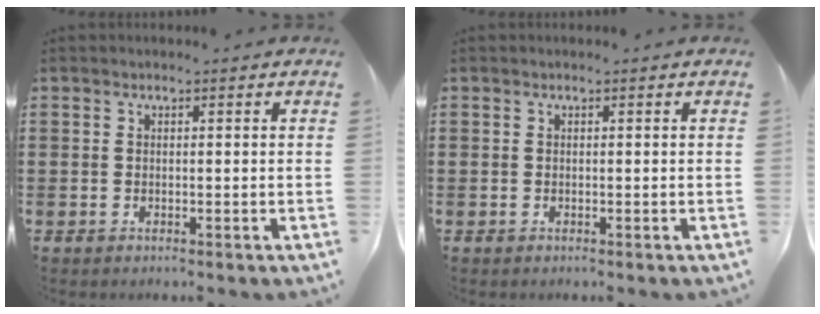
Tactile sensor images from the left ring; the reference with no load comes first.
{"total": 0.0}